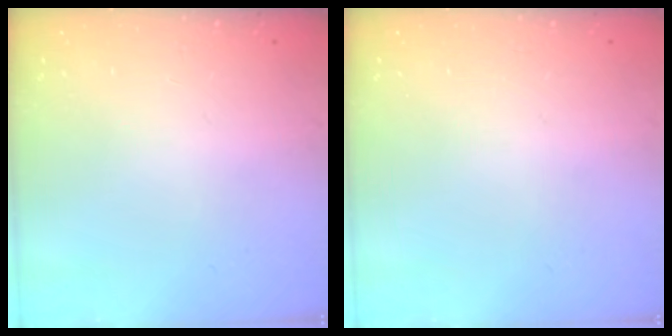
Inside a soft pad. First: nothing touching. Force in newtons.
{"total": 0.0}